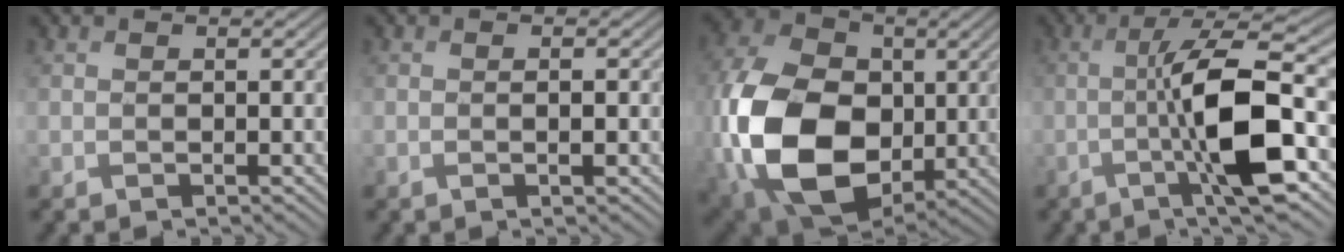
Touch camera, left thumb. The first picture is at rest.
{"total": 1.3, "force": [-0.2, 0.1, 1.3], "torque": [-0.025, 0.000, -0.005]}
{"total": 19.5, "force": [-2.4, 13.8, 13.6], "torque": [-0.331, -0.022, -0.040]}
{"total": 10.4, "force": [-2.1, 1.9, 10.0], "torque": [-0.153, 0.009, -0.051]}